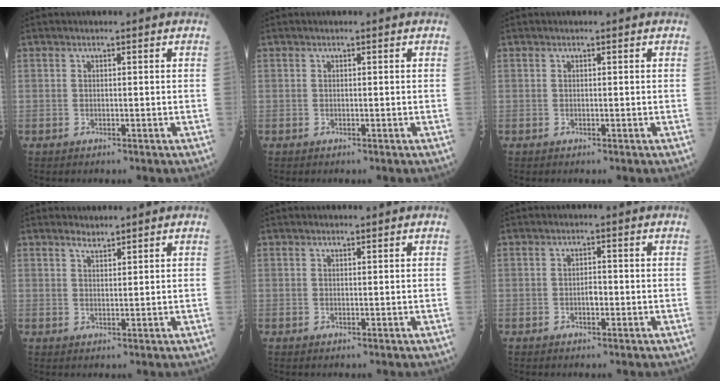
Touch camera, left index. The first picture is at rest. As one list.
[{"total": 0.0}, {"total": 0.0}, {"total": 1.6, "force": [1.6, 0.2, 0.3], "torque": [-0.010, 0.002, 0.032]}, {"total": 0.8, "force": [0.8, 0.0, 0.3], "torque": [-0.006, 0.003, 0.014]}, {"total": 1.4, "force": [-0.4, 0.6, 1.2], "torque": [-0.019, 0.001, -0.008]}]